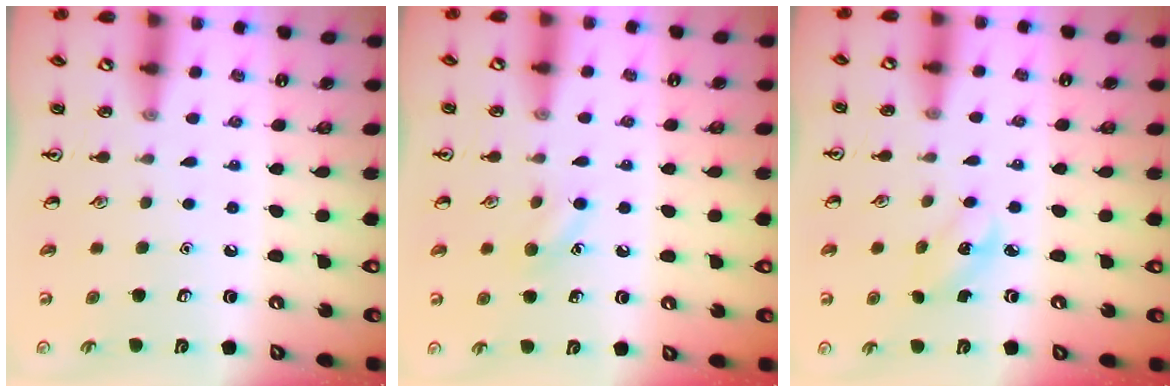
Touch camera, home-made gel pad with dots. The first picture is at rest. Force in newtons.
{"total": 6.8, "press": 6.4, "slide": 2.2}
{"total": 2.7, "press": 2.6, "slide": 0.9}